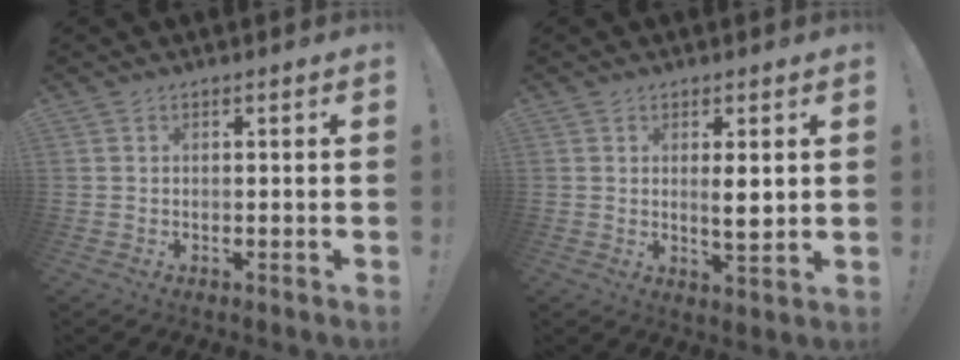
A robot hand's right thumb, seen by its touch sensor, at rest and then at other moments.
{"total": 4.5, "force": [1.0, 0.7, 4.3], "torque": [-0.059, -0.017, 0.013]}